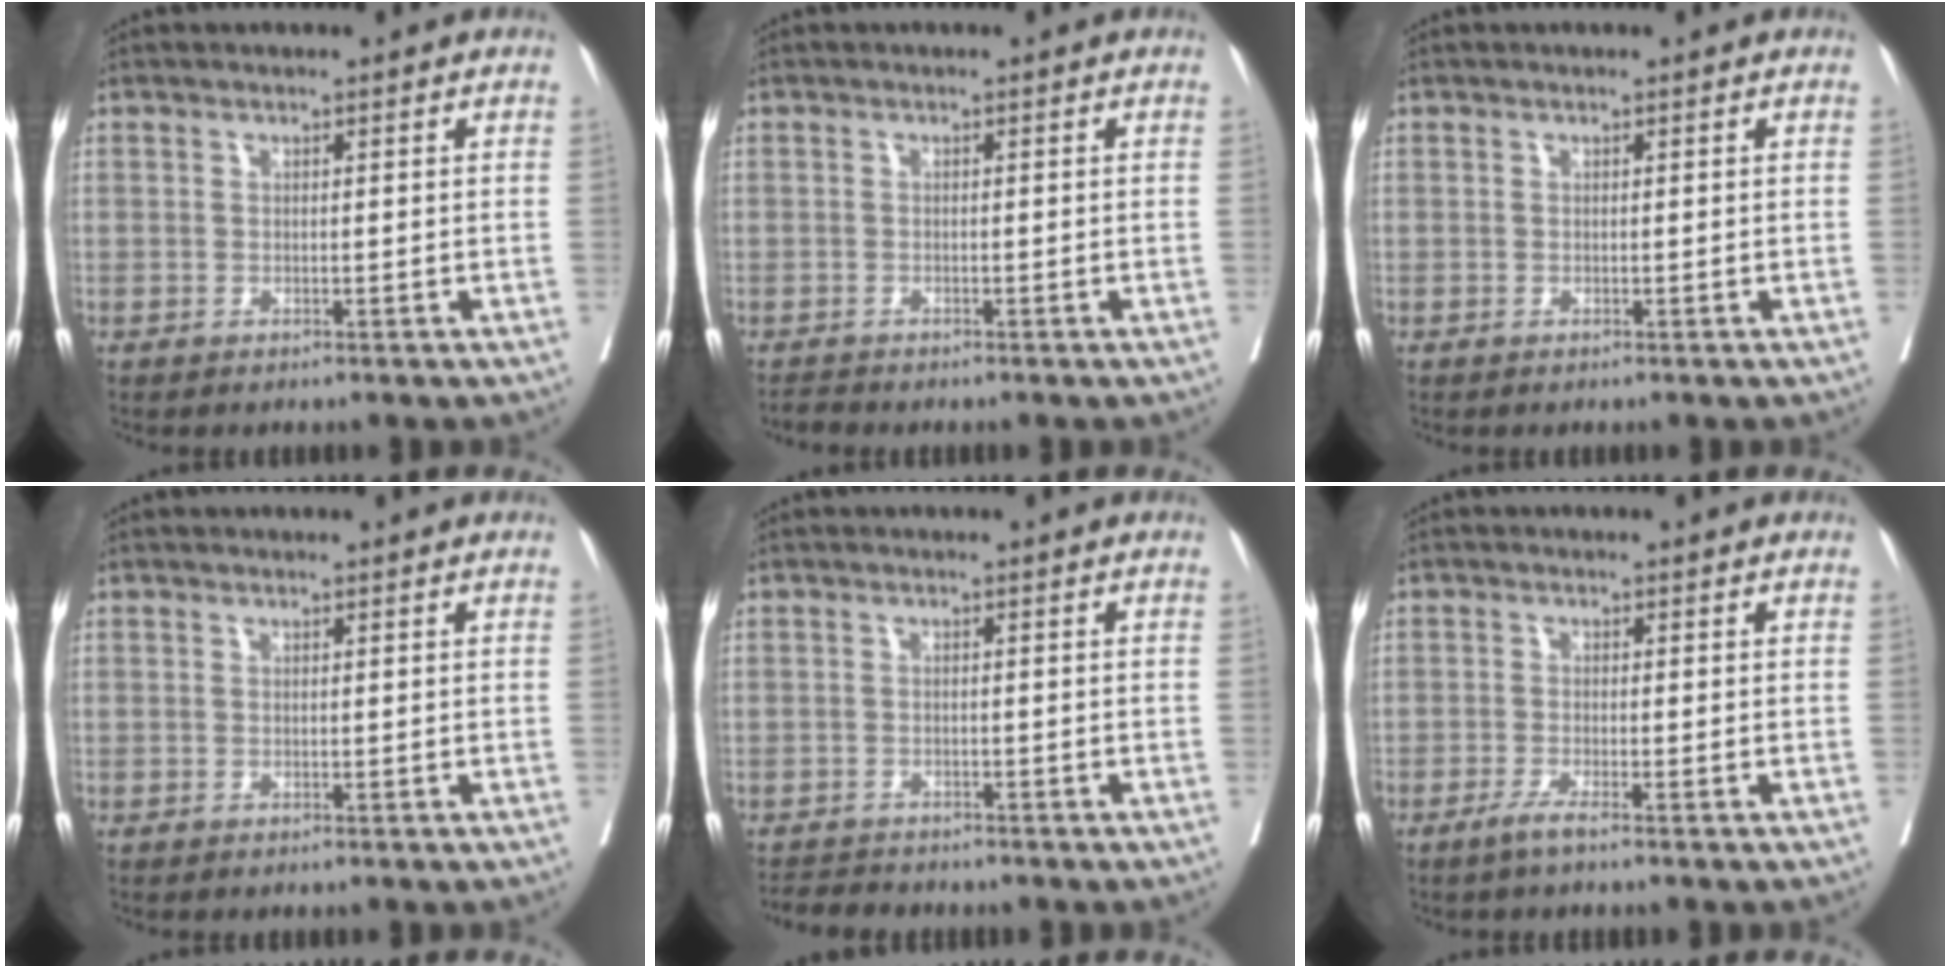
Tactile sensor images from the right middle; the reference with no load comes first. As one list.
[{"total": 0.8, "force": [-0.8, -0.1, -0.1], "torque": [-0.001, -0.005, -0.015]}, {"total": 0.0}, {"total": 0.0}, {"total": 3.6, "force": [-3.5, 0.9, 0.3], "torque": [-0.005, -0.010, -0.057]}, {"total": 2.0, "force": [-1.5, -0.3, 1.3], "torque": [-0.030, -0.004, -0.033]}]